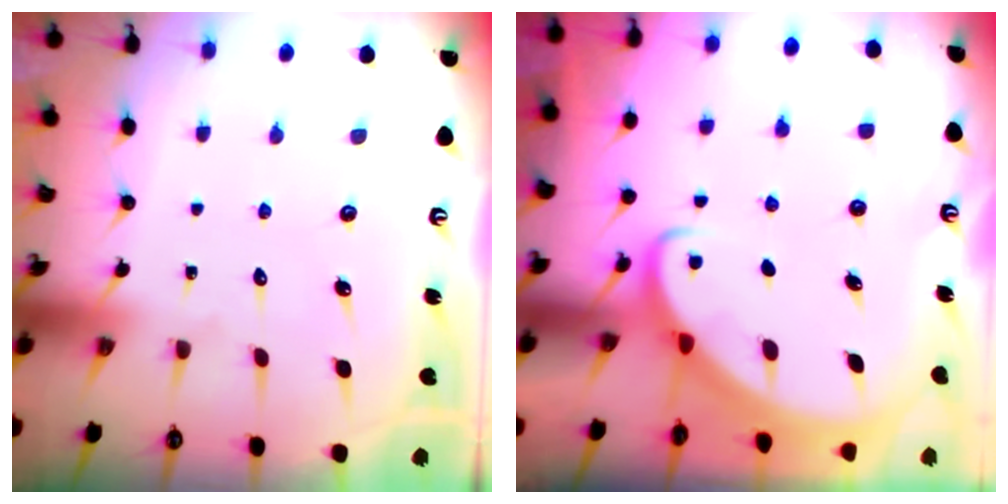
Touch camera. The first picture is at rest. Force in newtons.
{"total": 2.5, "press": 2.5, "slide": 0.3}